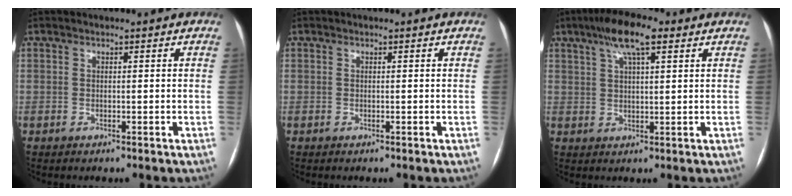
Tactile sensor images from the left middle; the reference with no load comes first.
{"total": 0.0}
{"total": 7.9, "force": [4.5, 1.7, 6.2], "torque": [-0.118, 0.021, 0.075]}